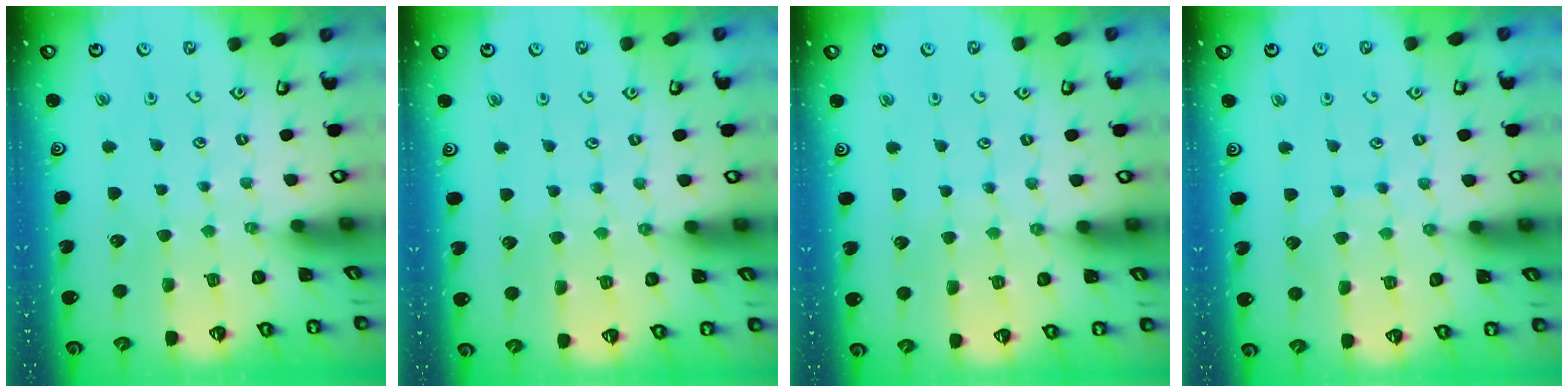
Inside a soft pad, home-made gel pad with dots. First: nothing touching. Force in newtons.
{"total": 2.8, "press": 2.7, "slide": 0.5}
{"total": 2.8, "press": 2.7, "slide": 0.5}
{"total": 6.1, "press": 6.1, "slide": 0.5}